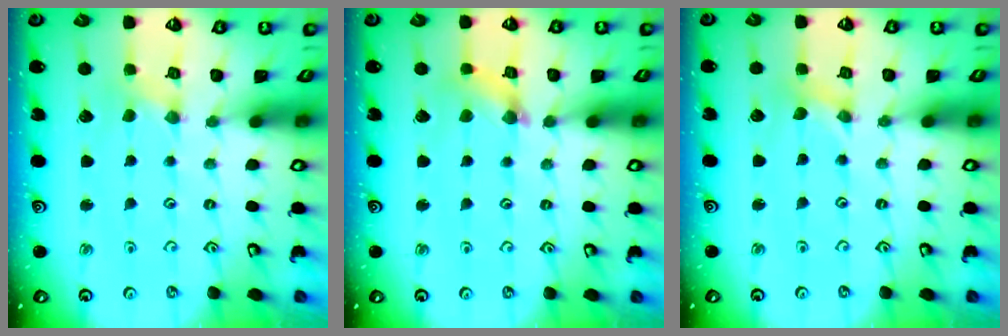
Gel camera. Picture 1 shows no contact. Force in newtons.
{"total": 2.9, "press": 2.9, "slide": 0.4}
{"total": 0.0}